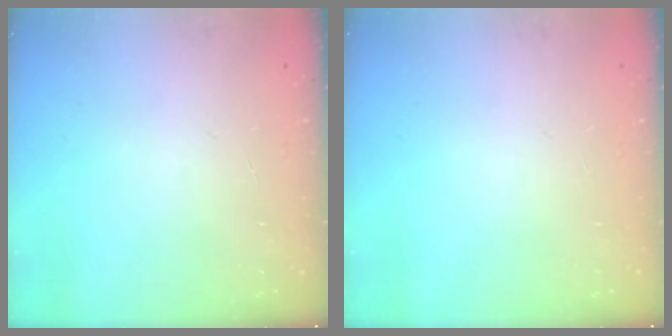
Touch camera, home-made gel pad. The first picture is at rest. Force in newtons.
{"total": 0.0}